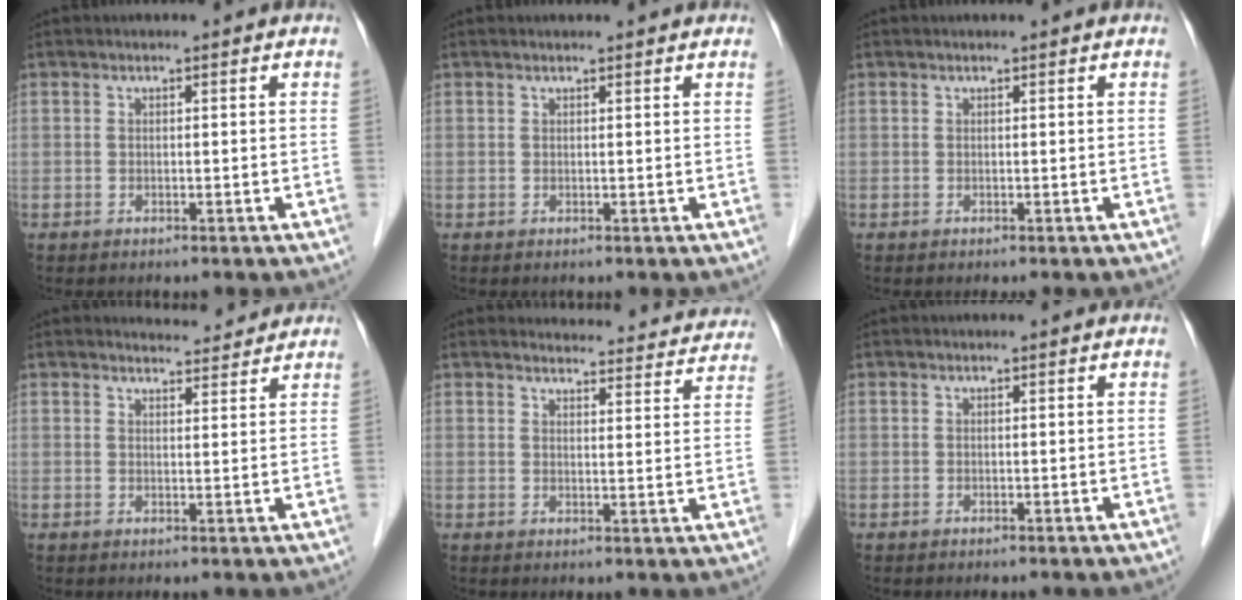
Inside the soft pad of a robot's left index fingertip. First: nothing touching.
{"total": 1.9, "force": [1.8, 0.2, 0.5], "torque": [-0.012, 0.014, 0.022]}
{"total": 0.0}
{"total": 3.7, "force": [3.7, 0.7, 0.1], "torque": [-0.009, 0.005, 0.048]}
{"total": 16.5, "force": [16.0, 3.4, 2.0], "torque": [0.006, -0.030, 0.163]}
{"total": 0.0}